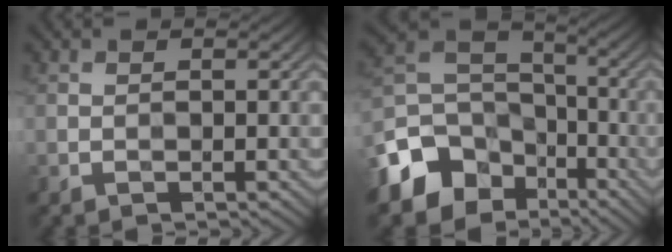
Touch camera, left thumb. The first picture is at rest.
{"total": 13.2, "force": [-7.3, 9.7, 5.1], "torque": [-0.157, -0.023, -0.137]}